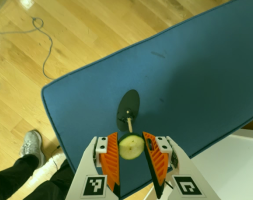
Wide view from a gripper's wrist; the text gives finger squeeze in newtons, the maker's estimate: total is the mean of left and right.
{"total": 9.6, "left": 10.3, "right": 8.9}